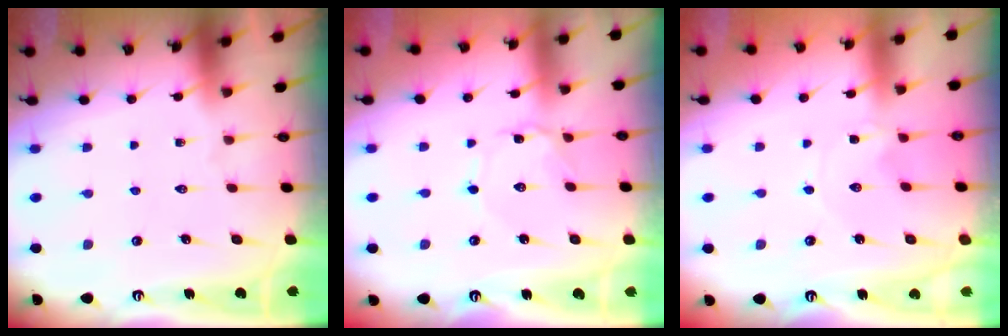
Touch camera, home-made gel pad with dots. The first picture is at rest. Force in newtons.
{"total": 0.7, "press": 0.7, "slide": 0.1}
{"total": 0.8, "press": 0.8, "slide": 0.1}